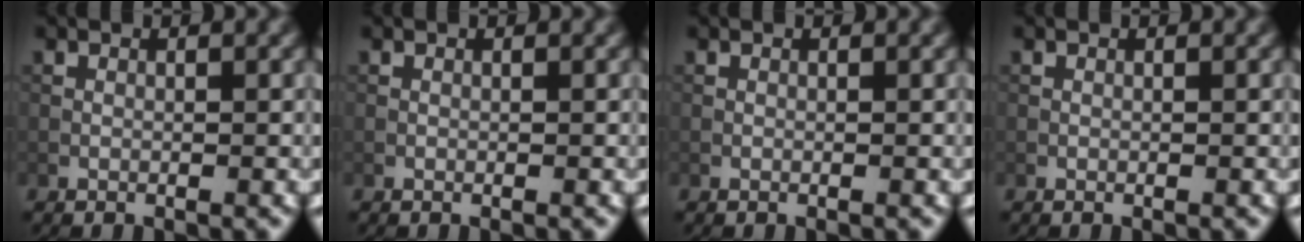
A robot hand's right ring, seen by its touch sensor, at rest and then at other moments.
{"total": 0.0}
{"total": 0.0}
{"total": 0.0}